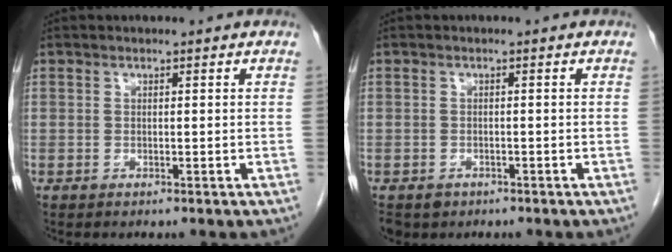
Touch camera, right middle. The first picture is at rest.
{"total": 4.0, "force": [-2.4, 3.1, 0.9], "torque": [-0.019, 0.000, -0.037]}